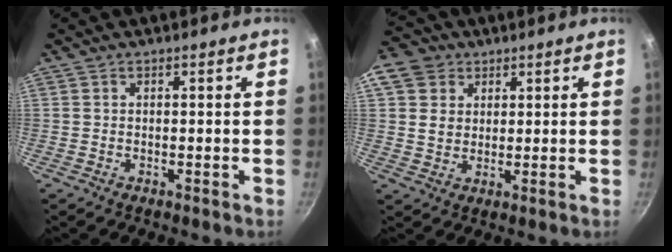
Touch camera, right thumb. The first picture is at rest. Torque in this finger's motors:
{"motor_torque": [-0.76, 2.59, 0.71, 0.18, 0.17]}